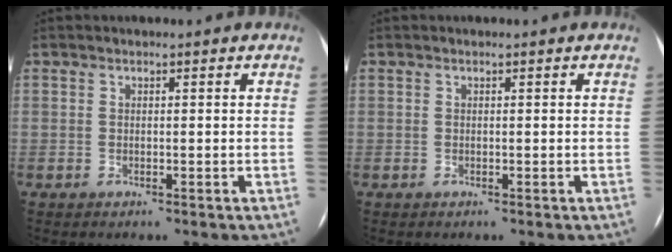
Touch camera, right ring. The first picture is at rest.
{"total": 0.0}